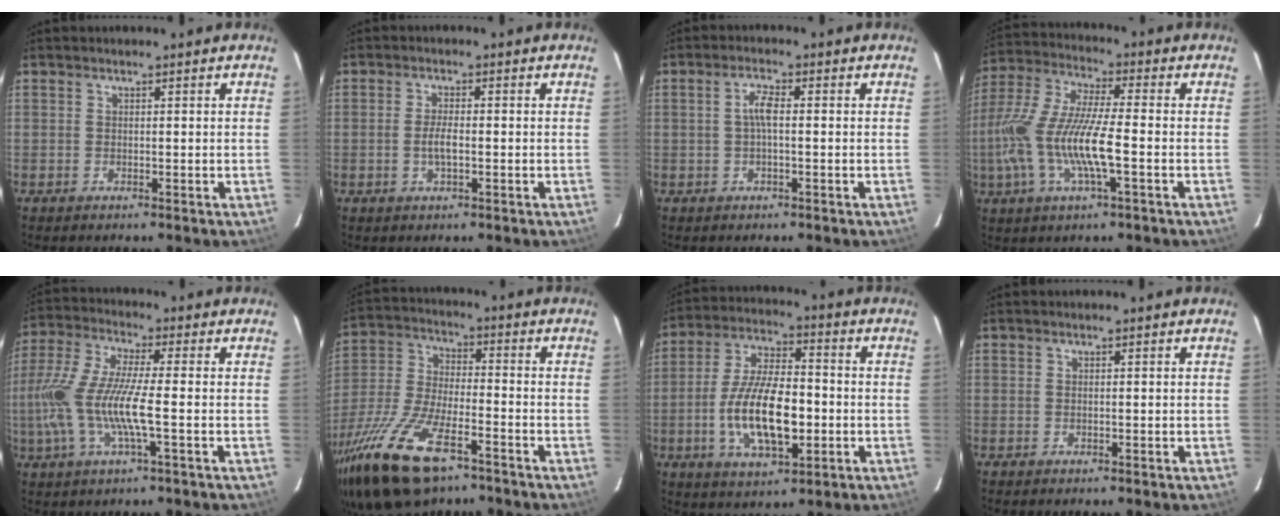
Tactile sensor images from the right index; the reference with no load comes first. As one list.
[{"total": 4.4, "force": [-1.0, 1.4, 4.1], "torque": [-0.081, -0.002, -0.018]}, {"total": 2.8, "force": [-0.2, 0.7, 2.7], "torque": [-0.055, 0.008, -0.002]}, {"total": 16.0, "force": [-3.8, 3.1, 15.2], "torque": [-0.312, -0.008, -0.075]}, {"total": 14.4, "force": [-2.9, 2.1, 13.9], "torque": [-0.285, -0.006, -0.058]}, {"total": 23.3, "force": [-14.5, 8.9, 16.0], "torque": [-0.351, -0.049, -0.265]}, {"total": 15.1, "force": [-3.2, 6.3, 13.3], "torque": [-0.266, -0.004, -0.055]}, {"total": 0.0}]